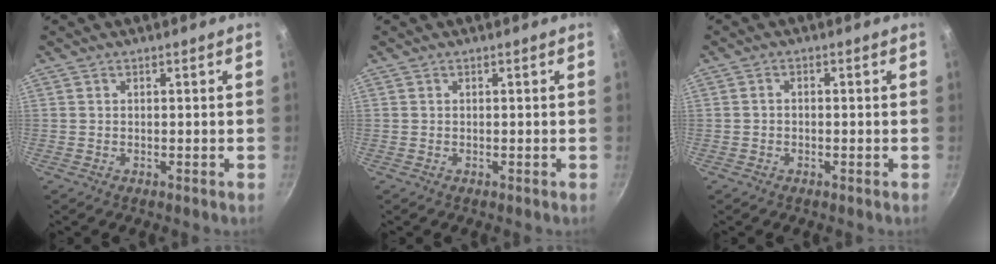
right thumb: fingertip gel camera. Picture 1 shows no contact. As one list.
[{"total": 0.0}, {"total": 1.1, "force": [-0.4, 0.8, 0.7], "torque": [-0.014, 0.007, -0.008]}]